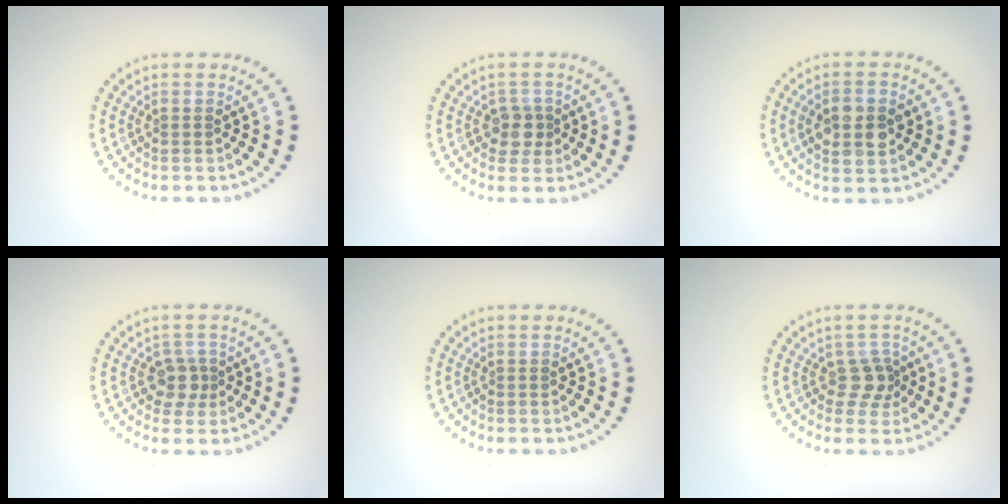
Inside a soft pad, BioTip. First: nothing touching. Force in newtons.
{"total": 2.1, "press": 1.7, "slide": 1.1}
{"total": 4.4, "press": 4.4, "slide": 0.1}
{"total": 2.1, "press": 1.7, "slide": 1.2}
{"total": 0.0}
{"total": 2.0, "press": 1.6, "slide": 1.3}